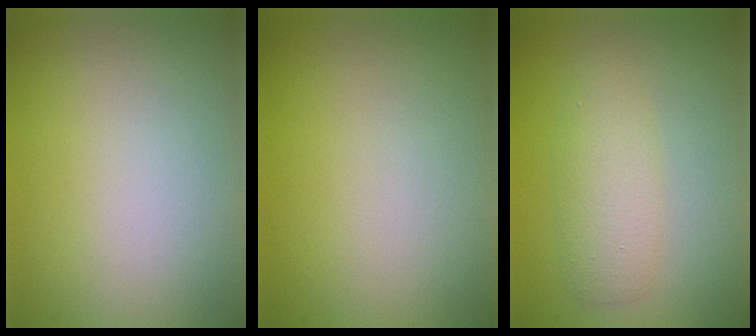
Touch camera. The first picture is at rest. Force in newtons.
{"total": 0.0}
{"total": 2.9, "press": 2.9, "slide": 0.1}